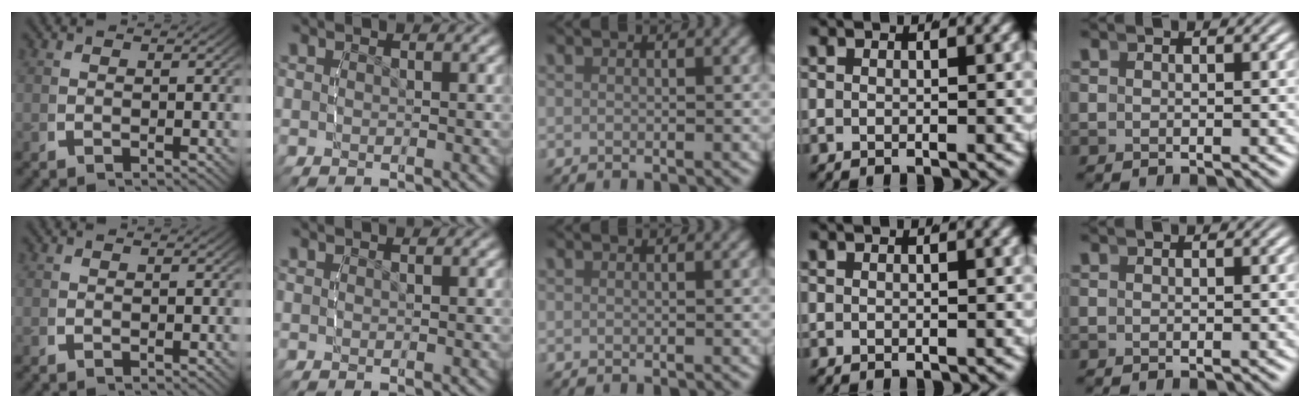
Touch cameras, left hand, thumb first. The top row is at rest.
{}